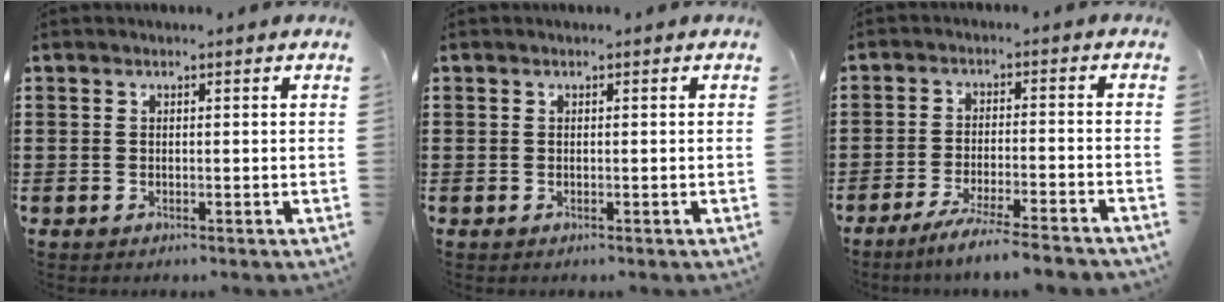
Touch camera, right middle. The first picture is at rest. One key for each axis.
{"total": 0.0}
{"total": 5.4, "fx": -4.8, "fy": -0.4, "fz": 2.4, "tx": -0.049, "ty": -0.018, "tz": -0.090}